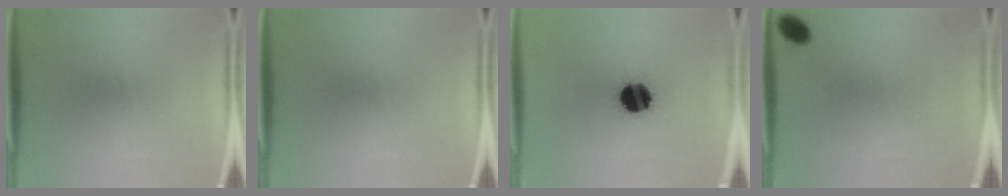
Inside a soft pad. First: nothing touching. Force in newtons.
{"total": 0.0}
{"total": 13.4}
{"total": 3.3}